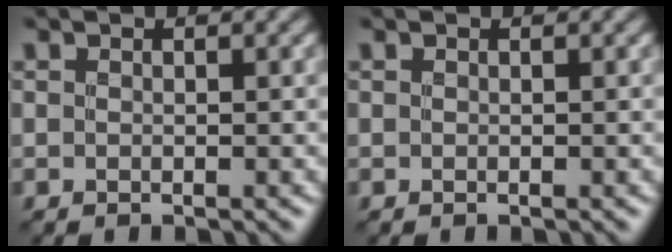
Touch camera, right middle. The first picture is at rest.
{"total": 0.0}